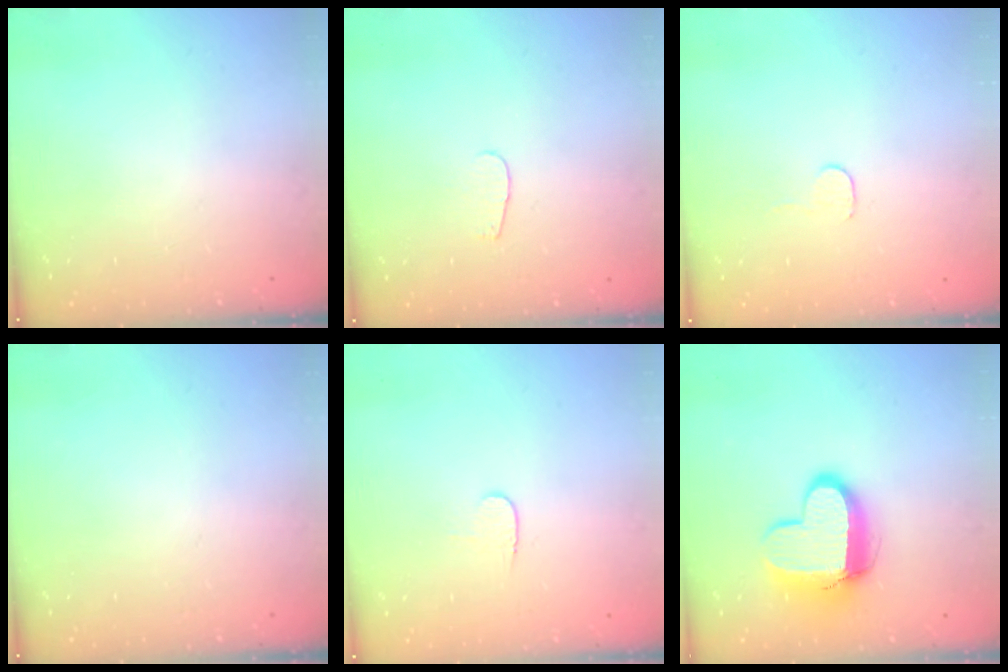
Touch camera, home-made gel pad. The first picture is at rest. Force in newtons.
{"total": 2.8, "press": 2.8, "slide": 0.2}
{"total": 2.7, "press": 2.7, "slide": 0.2}
{"total": 0.0}
{"total": 4.0, "press": 4.0, "slide": 0.4}
{"total": 12.5, "press": 12.5, "slide": 1.0}